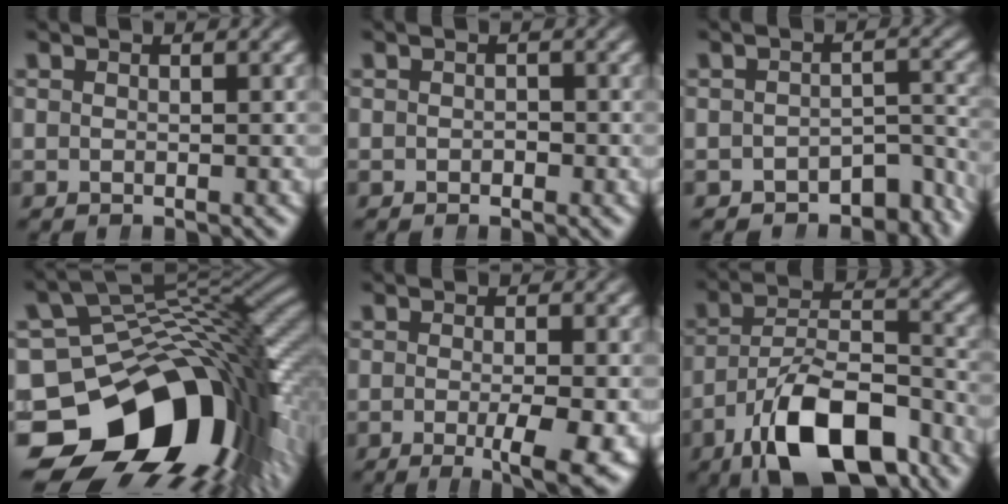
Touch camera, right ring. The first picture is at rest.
{"total": 0.6, "force": [-0.5, 0.3, 0.0], "torque": [0.004, -0.004, -0.005]}
{"total": 6.1, "force": [-5.2, 2.6, 2.0], "torque": [0.005, -0.013, -0.074]}
{"total": 27.3, "force": [-7.0, 16.8, 20.3], "torque": [-0.316, -0.059, -0.083]}
{"total": 5.0, "force": [-1.7, 0.5, 4.6], "torque": [-0.059, 0.000, -0.028]}
{"total": 11.0, "force": [-5.0, 5.3, 8.3], "torque": [-0.124, -0.023, -0.069]}